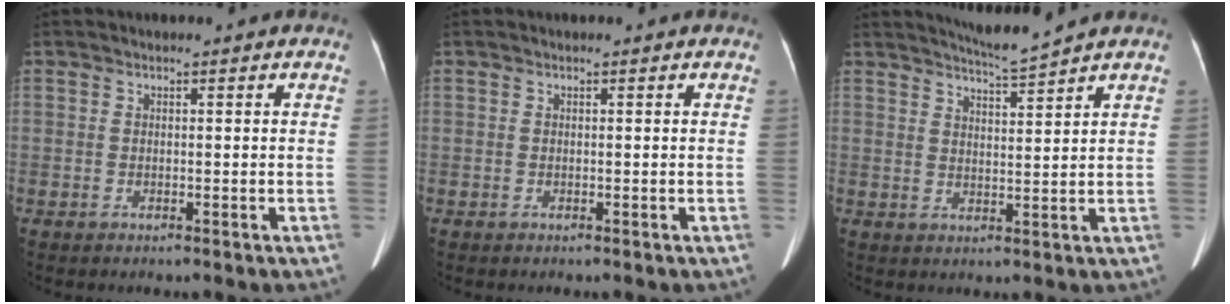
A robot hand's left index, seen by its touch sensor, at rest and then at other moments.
{"total": 0.0}
{"total": 4.0, "force": [3.7, -1.4, 0.7], "torque": [-0.015, -0.014, 0.069]}